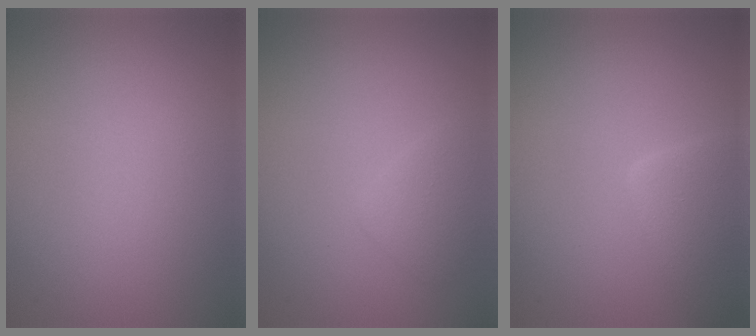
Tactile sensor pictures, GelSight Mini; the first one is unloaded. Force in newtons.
{"total": 1.5, "press": 1.5, "slide": 0.1}
{"total": 3.5, "press": 3.5, "slide": 0.2}